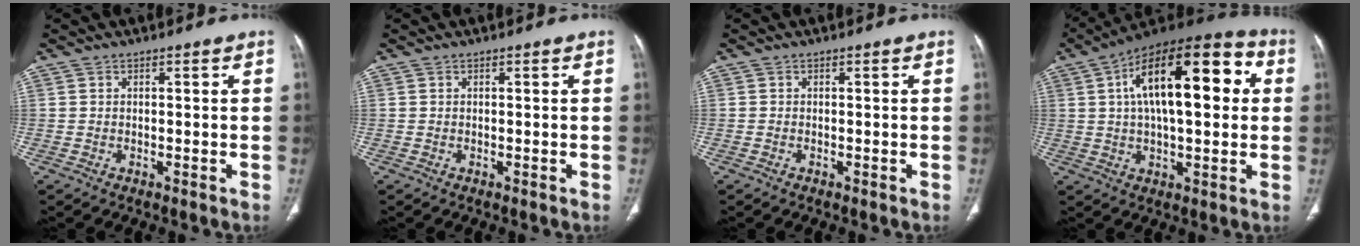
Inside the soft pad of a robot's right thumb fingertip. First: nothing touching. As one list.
[{"total": 0.0}, {"total": 0.0}, {"total": 22.8, "force": [4.9, 9.7, 20.1], "torque": [-0.296, 0.024, 0.064]}]